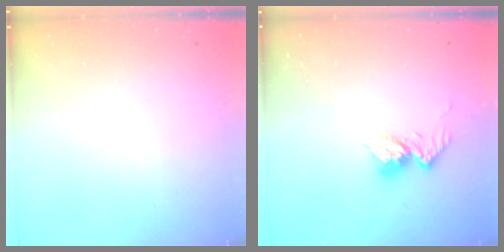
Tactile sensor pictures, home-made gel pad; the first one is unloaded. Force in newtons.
{"total": 10.3, "press": 10.3, "slide": 0.9}